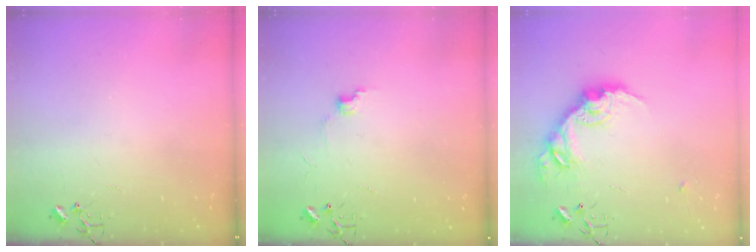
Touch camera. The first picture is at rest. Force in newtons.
{"total": 4.1, "press": 4.0, "slide": 0.7}
{"total": 18.5, "press": 18.5, "slide": 0.9}